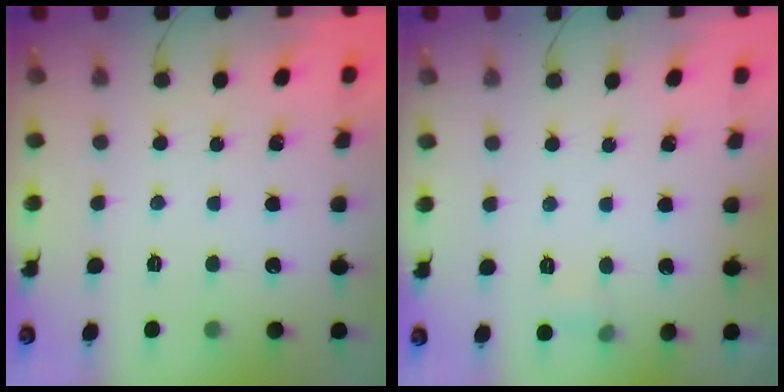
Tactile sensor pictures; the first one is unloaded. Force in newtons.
{"total": 5.1, "press": 4.0, "slide": 3.1}